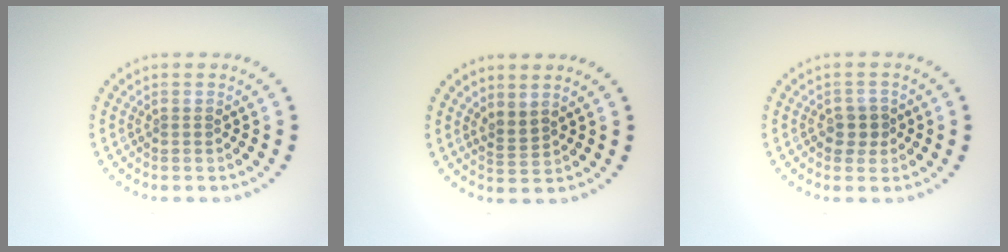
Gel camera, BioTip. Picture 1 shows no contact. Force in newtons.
{"total": 1.6, "press": 1.2, "slide": 1.0}
{"total": 1.5, "press": 1.4, "slide": 0.6}